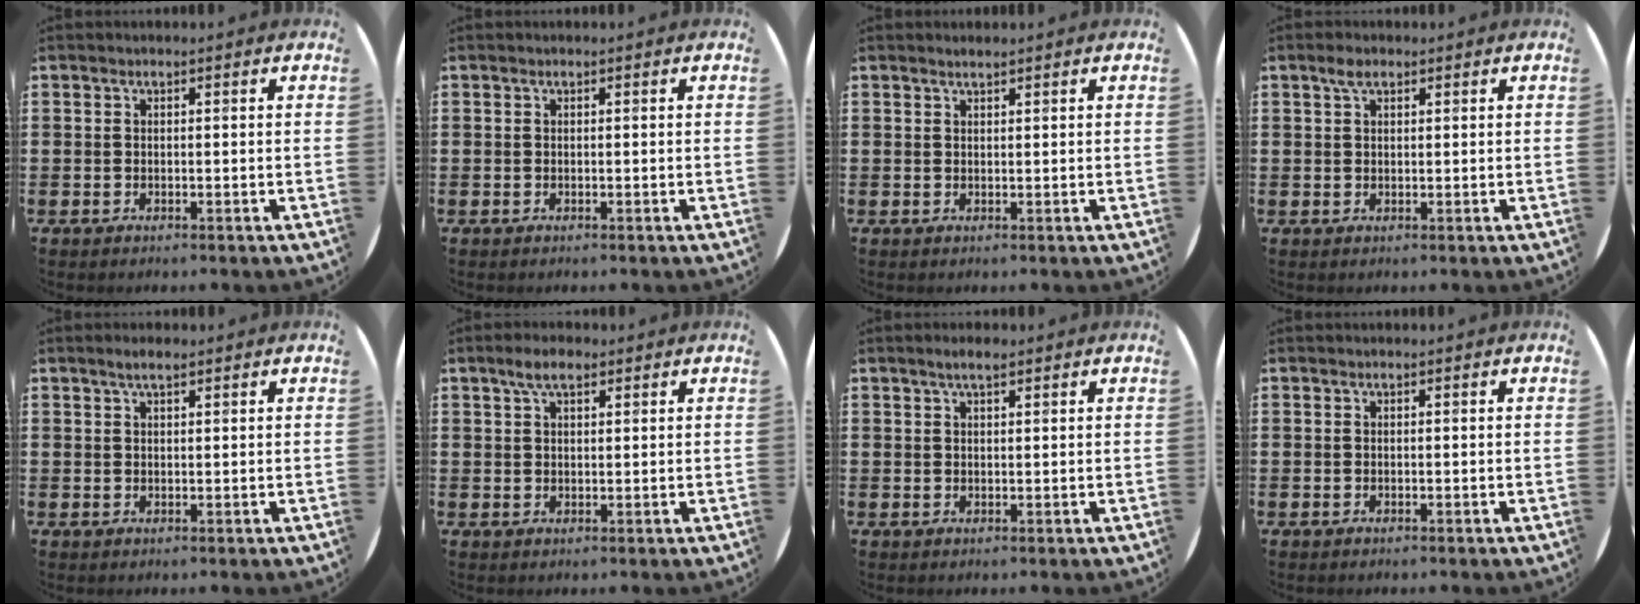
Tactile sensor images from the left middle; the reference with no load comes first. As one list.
[{"total": 0.0}, {"total": 0.8, "force": [0.7, 0.0, 0.1], "torque": [-0.003, -0.001, 0.015]}, {"total": 2.3, "force": [1.5, 1.1, 1.4], "torque": [-0.022, 0.004, 0.025]}, {"total": 1.8, "force": [1.4, 0.5, 1.0], "torque": [-0.022, 0.004, 0.025]}, {"total": 3.6, "force": [2.5, 1.6, 2.0], "torque": [-0.029, 0.001, 0.042]}, {"total": 2.1, "force": [1.6, 0.6, 1.3], "torque": [-0.021, 0.002, 0.026]}, {"total": 0.0}]